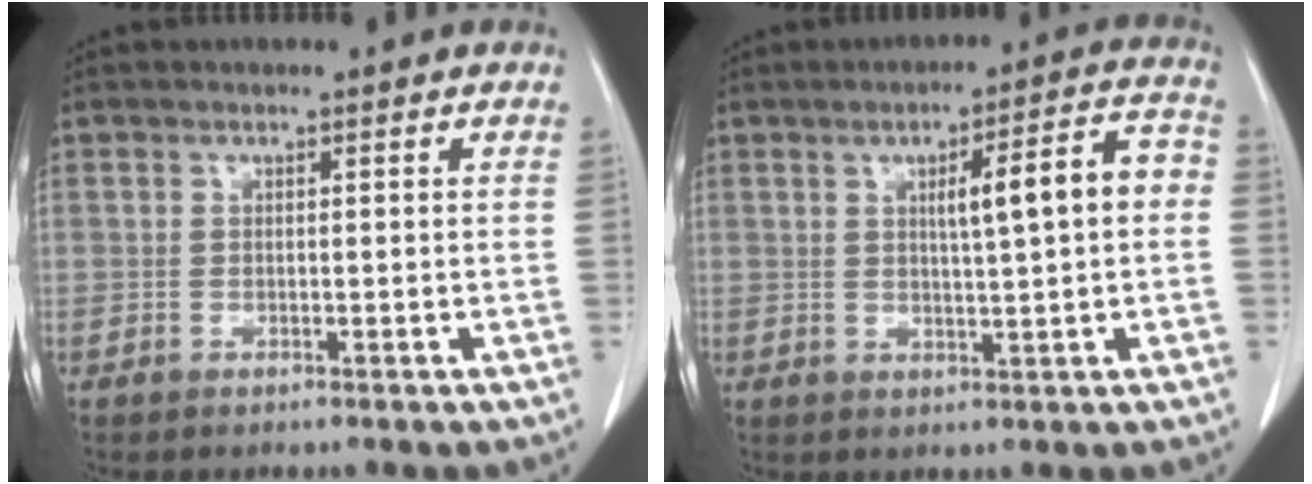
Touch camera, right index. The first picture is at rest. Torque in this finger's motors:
{"motor_torque": [0.32, 0.07, 0.25, 0.06]}